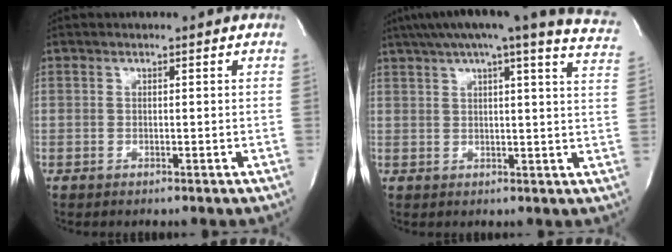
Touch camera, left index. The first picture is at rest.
{"total": 24.3, "force": [20.2, 1.5, 13.5], "torque": [-0.207, -0.007, 0.239]}